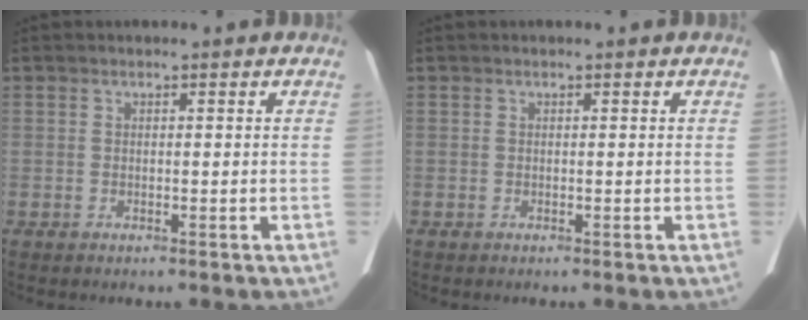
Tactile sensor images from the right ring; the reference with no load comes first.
{"total": 0.0}